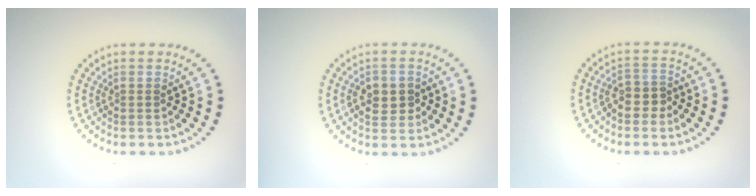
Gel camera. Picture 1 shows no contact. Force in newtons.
{"total": 2.8, "press": 2.7, "slide": 0.5}
{"total": 2.5, "press": 2.2, "slide": 1.1}